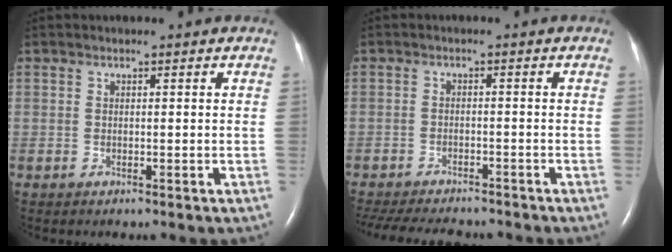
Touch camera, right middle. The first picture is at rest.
{"total": 13.9, "force": [-12.2, 3.5, 5.6], "torque": [-0.124, -0.014, -0.168]}